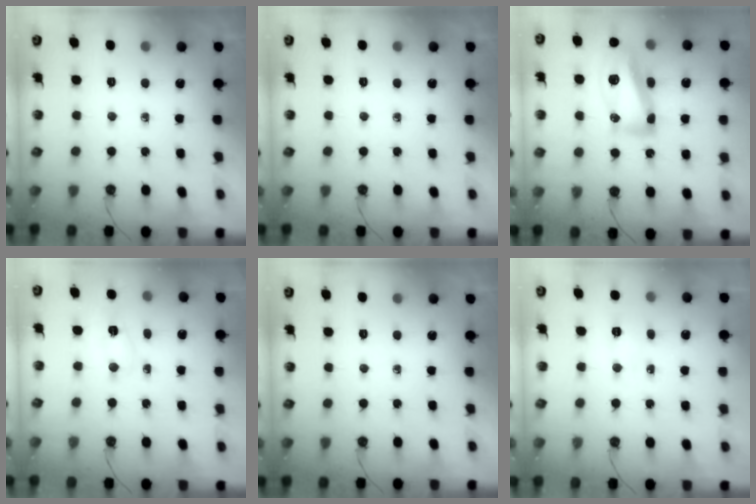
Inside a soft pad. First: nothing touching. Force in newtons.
{"total": 0.0}
{"total": 15.4, "press": 15.3, "slide": 1.9}
{"total": 3.2, "press": 3.2, "slide": 0.4}
{"total": 0.0}
{"total": 3.7, "press": 3.6, "slide": 1.0}